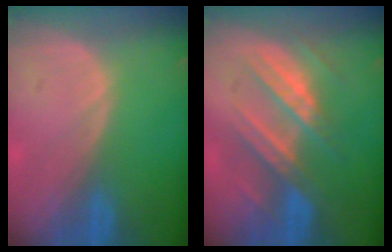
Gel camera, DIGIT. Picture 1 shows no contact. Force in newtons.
{"total": 7.3, "press": 7.3, "slide": 0.1}